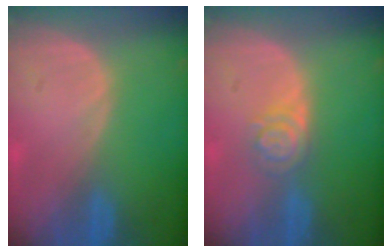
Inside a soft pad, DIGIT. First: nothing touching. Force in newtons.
{"total": 4.1, "press": 3.8, "slide": 1.7}